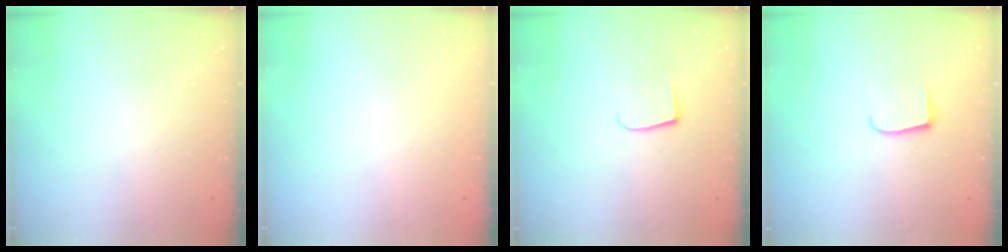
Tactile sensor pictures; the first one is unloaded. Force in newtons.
{"total": 0.0}
{"total": 5.2, "press": 5.2, "slide": 0.7}
{"total": 6.2, "press": 6.1, "slide": 0.7}